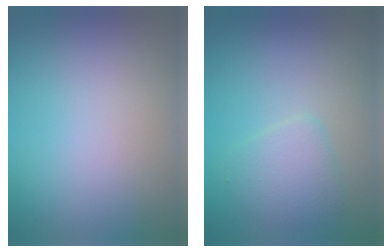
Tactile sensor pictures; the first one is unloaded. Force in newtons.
{"total": 2.4, "press": 2.4, "slide": 0.1}